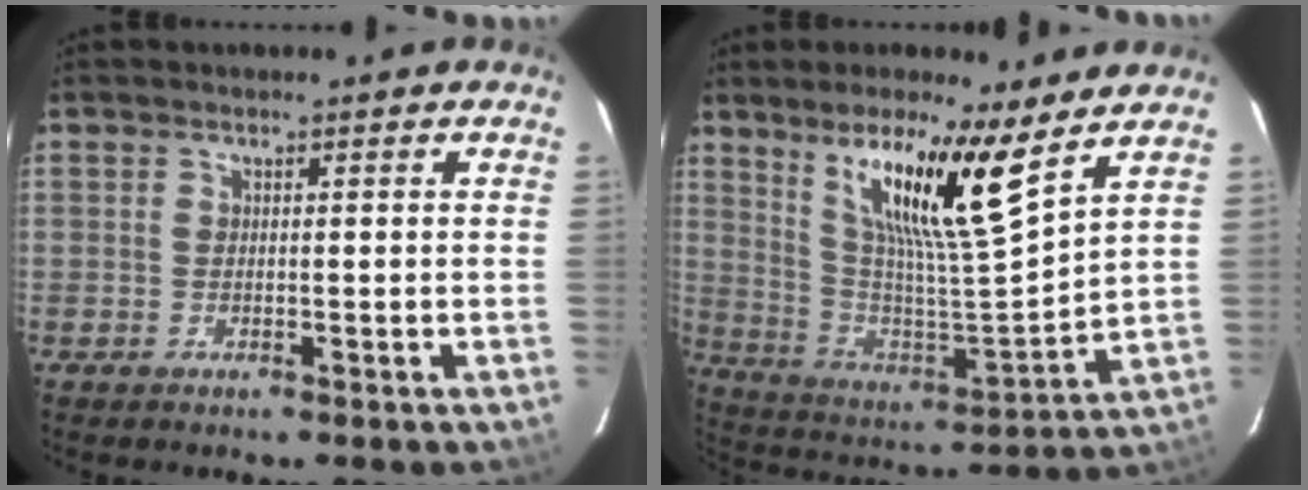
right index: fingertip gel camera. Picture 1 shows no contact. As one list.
[{"total": 16.8, "force": [10.5, 0.9, 13.1], "torque": [-0.220, -0.008, 0.201]}]